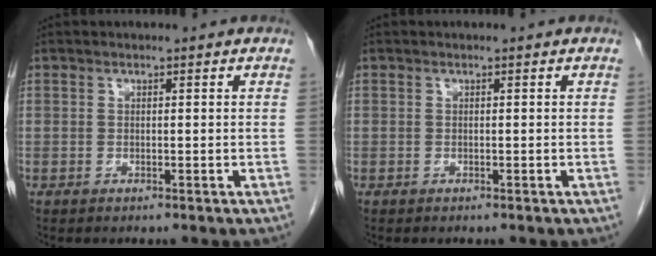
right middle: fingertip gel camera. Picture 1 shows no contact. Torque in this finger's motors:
{"motor_torque": [-0.08, -0.16, -0.02, -0.01]}